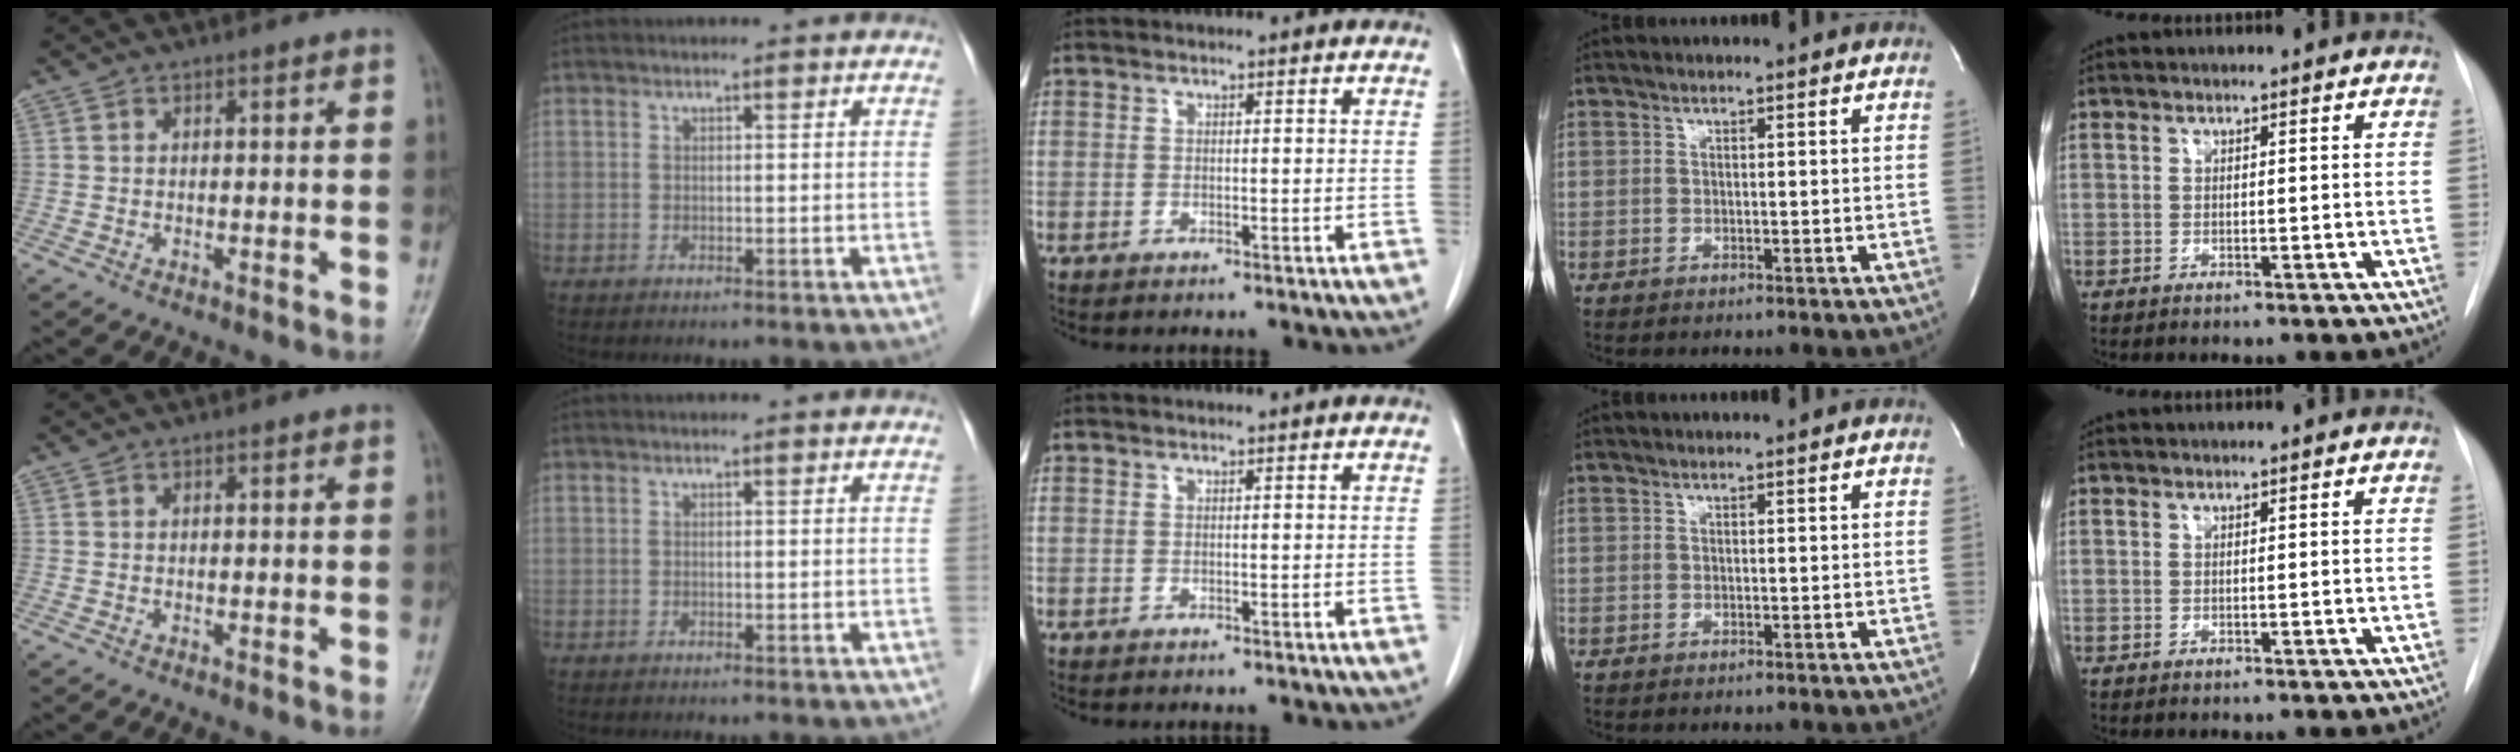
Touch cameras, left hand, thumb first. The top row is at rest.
{}